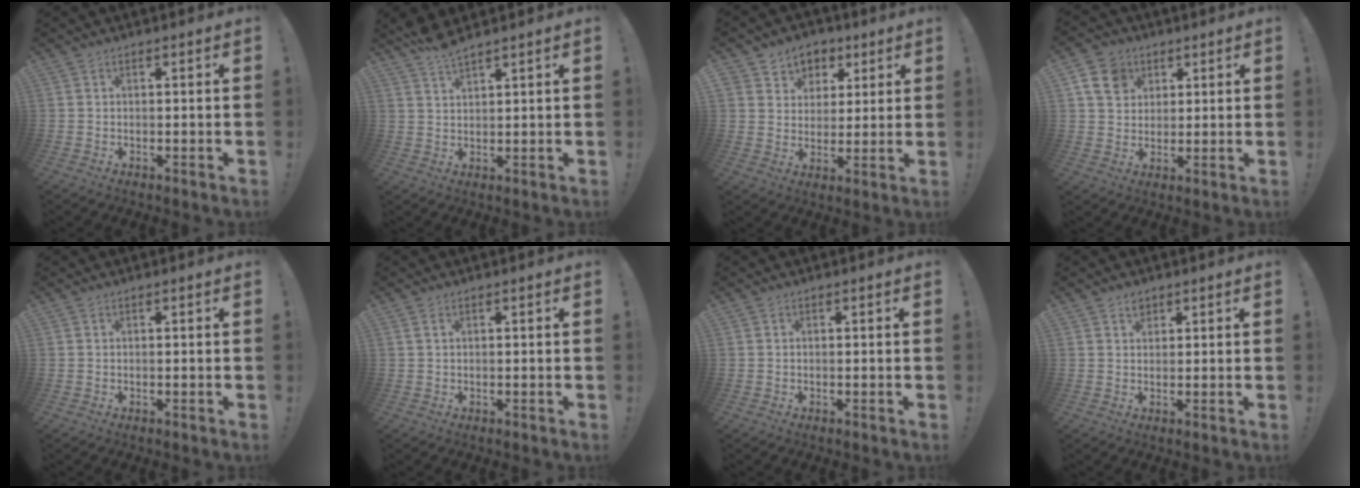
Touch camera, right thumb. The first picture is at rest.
{"total": 4.3, "force": [3.9, 0.5, 1.9], "torque": [-0.037, -0.022, 0.069]}
{"total": 7.1, "force": [2.7, 6.5, 1.0], "torque": [-0.006, -0.022, 0.055]}
{"total": 9.8, "force": [4.4, 7.7, 4.0], "torque": [-0.058, -0.015, 0.089]}
{"total": 0.0}
{"total": 1.0, "force": [0.5, 0.4, 0.8], "torque": [-0.018, 0.003, 0.008]}
{"total": 0.0}
{"total": 2.3, "force": [1.6, 1.6, 0.5], "torque": [0.005, -0.009, 0.025]}